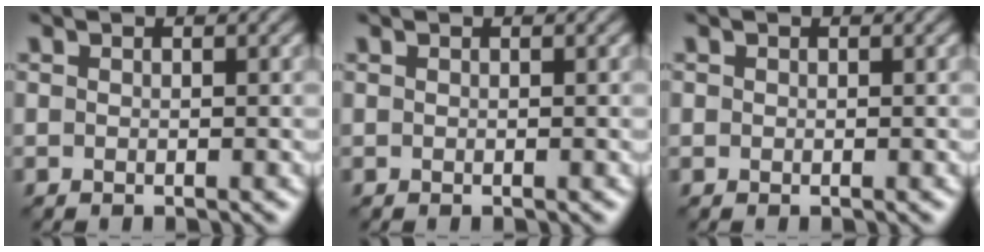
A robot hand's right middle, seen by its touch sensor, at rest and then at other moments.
{"total": 0.0}
{"total": 0.0}